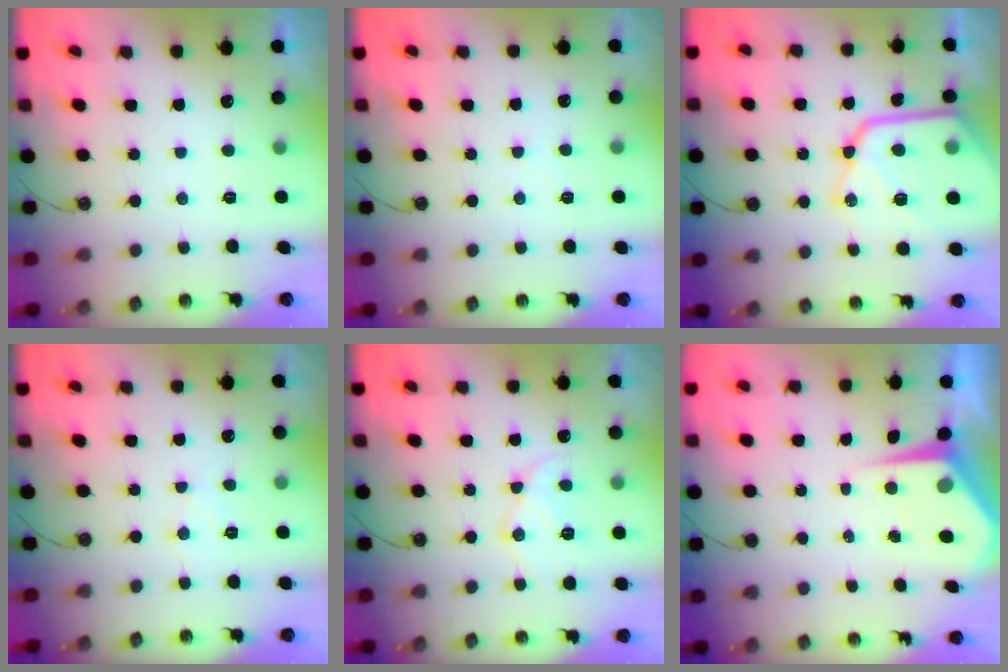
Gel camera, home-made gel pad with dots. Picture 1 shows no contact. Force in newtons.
{"total": 1.8, "press": 1.8, "slide": 0.4}
{"total": 21.7, "press": 21.6, "slide": 2.1}
{"total": 5.2, "press": 5.2, "slide": 0.8}
{"total": 12.6, "press": 12.6, "slide": 1.1}
{"total": 6.3, "press": 6.3, "slide": 0.4}